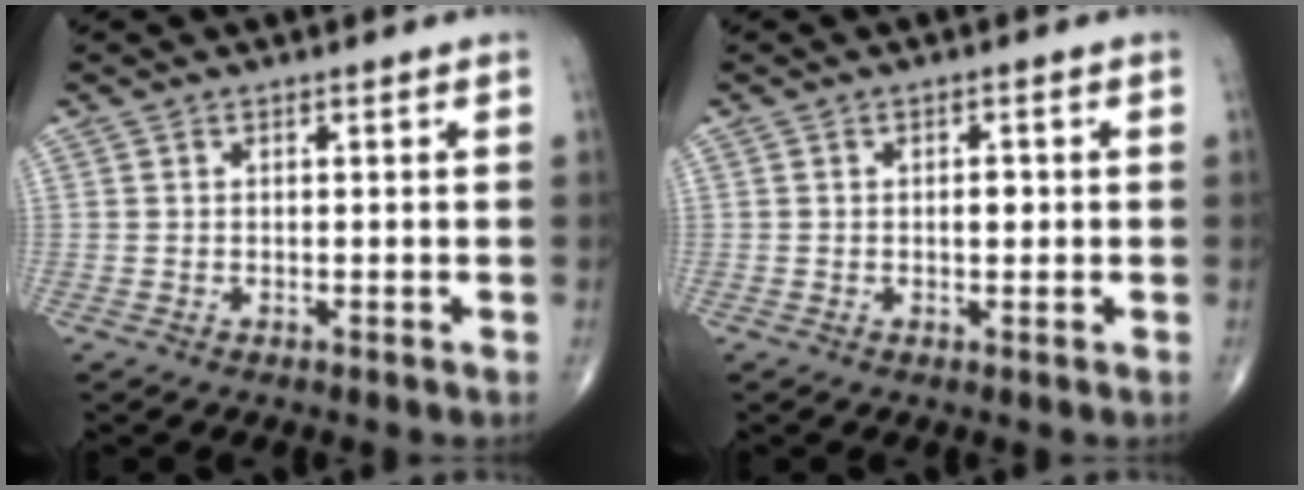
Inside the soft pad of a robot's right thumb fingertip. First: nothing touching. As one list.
[{"total": 1.8, "force": [0.0, 1.0, 1.5], "torque": [-0.019, 0.001, -0.002]}]